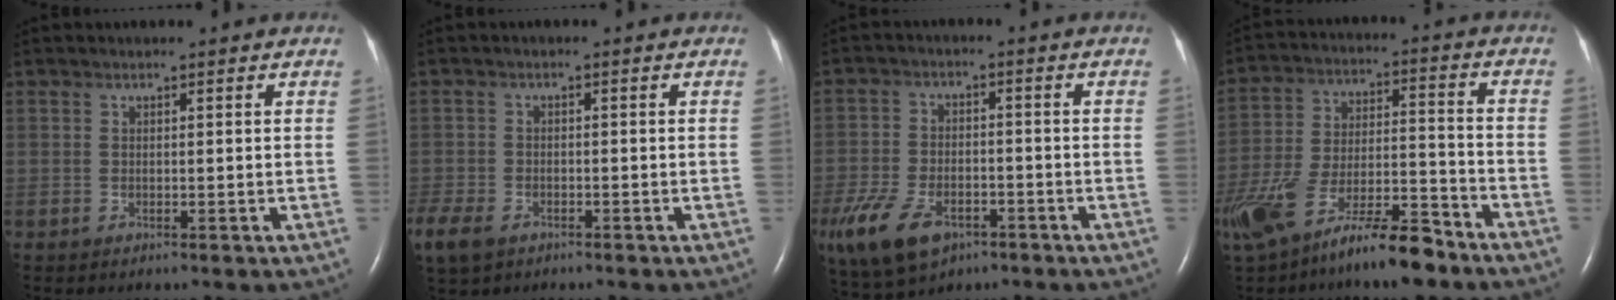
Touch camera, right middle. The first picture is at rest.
{"total": 8.7, "force": [-5.2, 5.5, 4.2], "torque": [-0.114, -0.012, -0.086]}
{"total": 15.4, "force": [-8.3, 8.8, 9.4], "torque": [-0.237, -0.014, -0.138]}
{"total": 18.8, "force": [-13.9, 4.8, 11.6], "torque": [-0.245, -0.002, -0.250]}